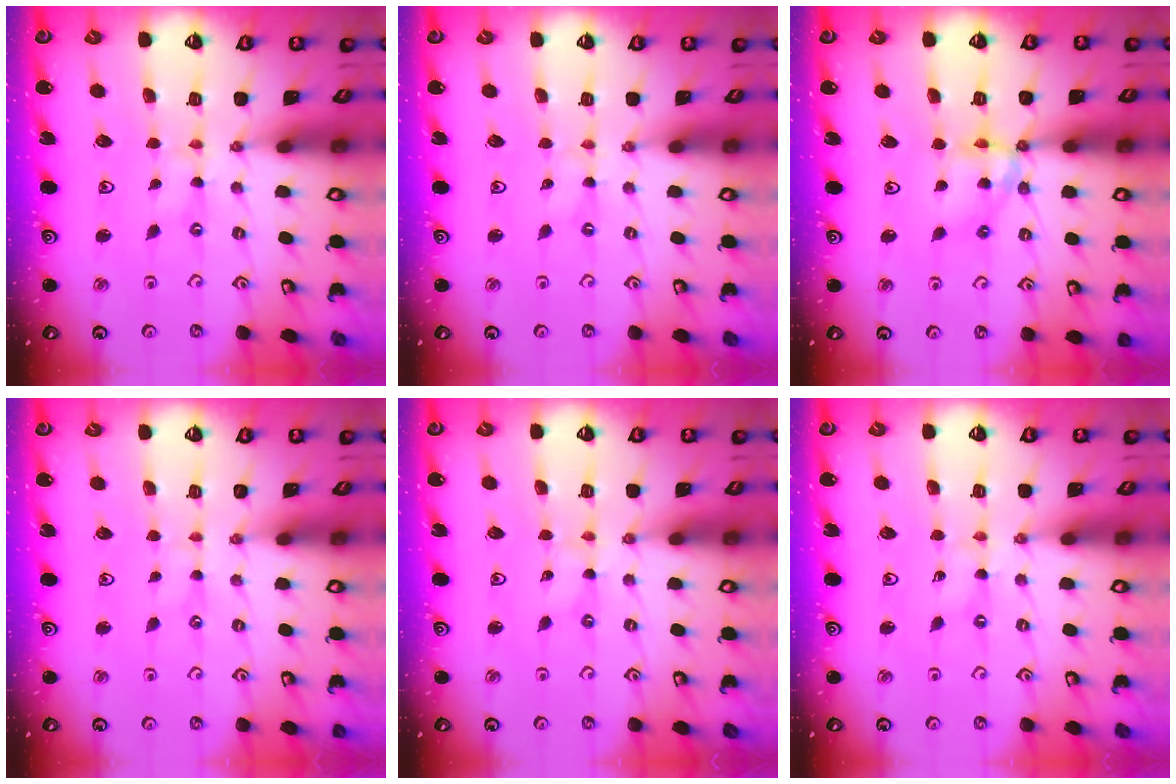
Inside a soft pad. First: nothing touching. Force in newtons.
{"total": 0.0}
{"total": 11.9, "press": 11.8, "slide": 0.9}
{"total": 0.0}
{"total": 0.0}
{"total": 0.0}